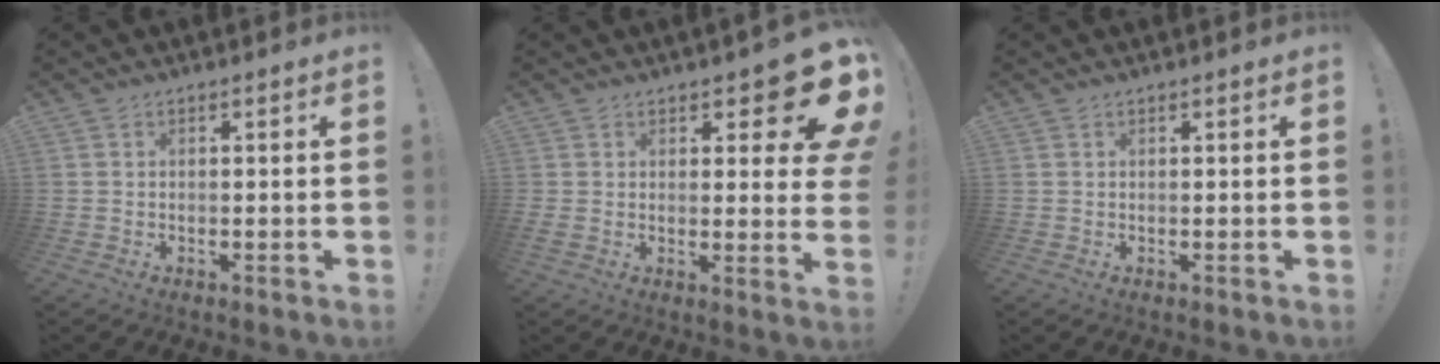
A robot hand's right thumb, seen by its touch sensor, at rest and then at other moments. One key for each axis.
{"total": 11.2, "fx": 6.5, "fy": 4.0, "fz": 8.2, "tx": -0.090, "ty": -0.061, "tz": 0.114}
{"total": 0.0}